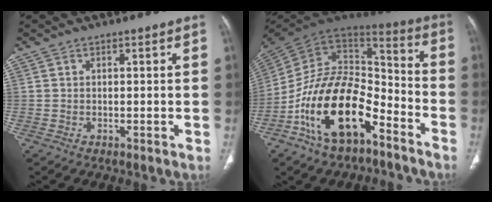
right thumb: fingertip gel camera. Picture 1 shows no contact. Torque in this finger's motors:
{"motor_torque": [2.32, 2.69, 2.07, -0.70, 0.40]}